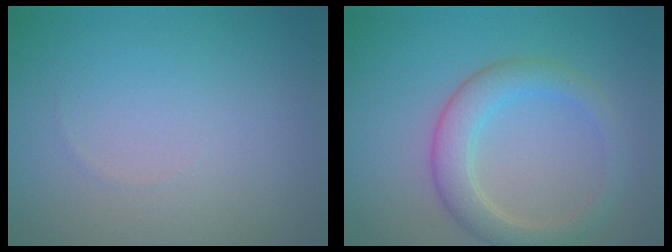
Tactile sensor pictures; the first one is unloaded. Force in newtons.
{"total": 3.6, "press": 3.6, "slide": 0.2}